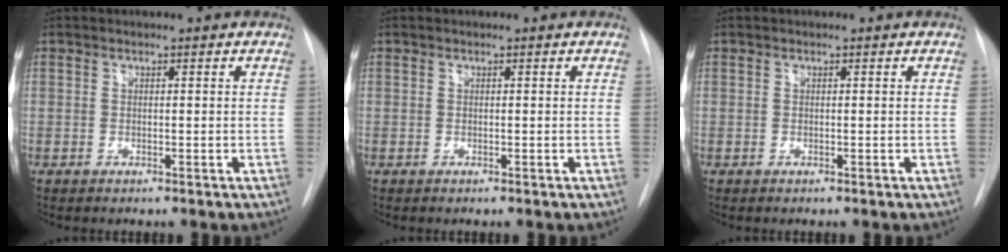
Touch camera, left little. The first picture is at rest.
{"total": 0.0}
{"total": 0.0}